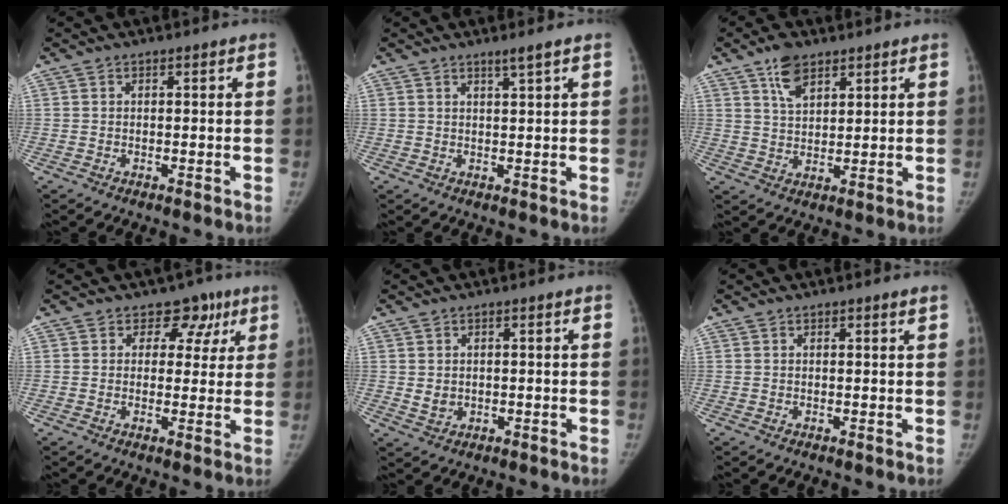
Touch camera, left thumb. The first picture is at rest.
{"total": 1.7, "force": [1.3, -0.3, 1.0], "torque": [-0.017, -0.013, 0.023]}
{"total": 6.2, "force": [3.9, 3.4, 3.5], "torque": [-0.045, -0.021, 0.072]}
{"total": 4.0, "force": [2.0, 3.3, 1.2], "torque": [0.017, -0.005, 0.021]}
{"total": 2.6, "force": [0.2, 2.2, 1.4], "torque": [-0.015, -0.004, 0.010]}
{"total": 0.5, "force": [0.5, 0.1, 0.2], "torque": [-0.001, -0.005, 0.004]}